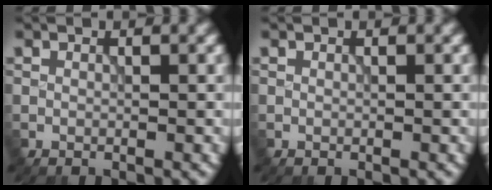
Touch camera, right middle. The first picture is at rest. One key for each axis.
{"total": 0.0}